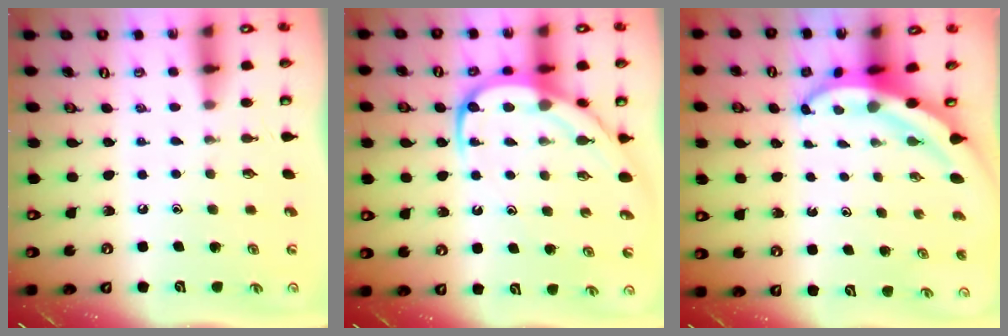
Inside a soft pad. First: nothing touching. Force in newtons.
{"total": 10.9, "press": 10.9, "slide": 1.2}
{"total": 4.8, "press": 4.7, "slide": 0.5}